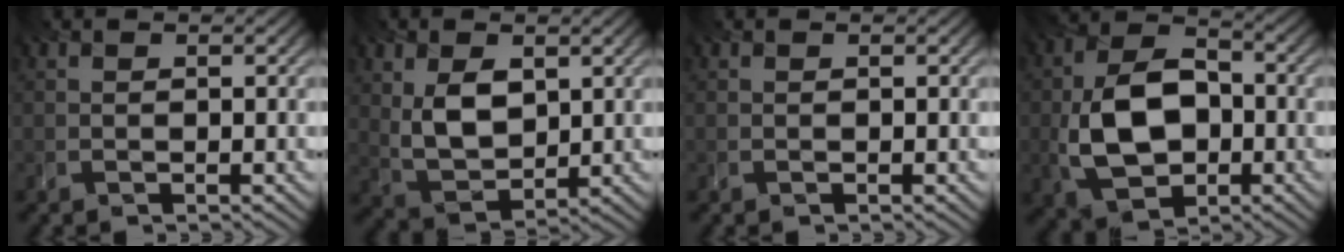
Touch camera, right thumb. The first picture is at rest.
{"total": 6.4, "force": [1.8, 4.0, 4.7], "torque": [-0.106, -0.005, 0.042]}
{"total": 0.0}
{"total": 10.6, "force": [-1.8, 7.0, 7.7], "torque": [-0.166, -0.003, -0.036]}